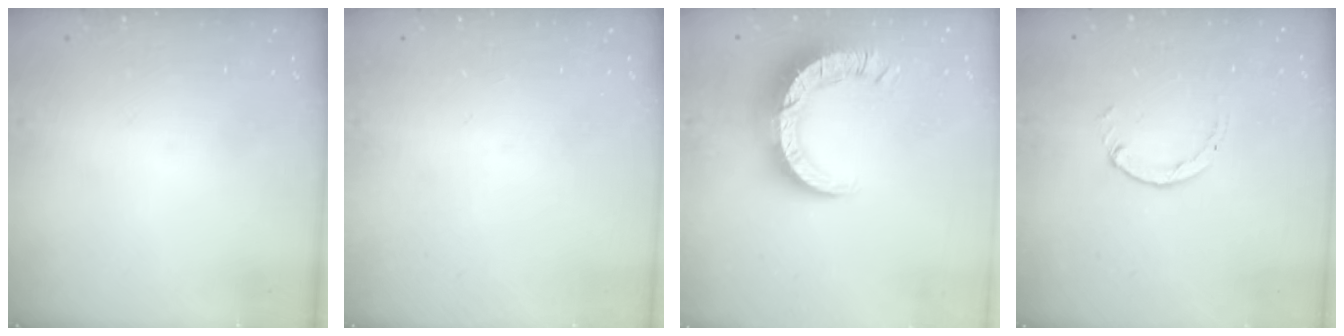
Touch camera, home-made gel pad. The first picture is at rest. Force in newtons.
{"total": 0.0}
{"total": 11.3, "press": 11.2, "slide": 1.3}
{"total": 1.1, "press": 1.1, "slide": 0.2}